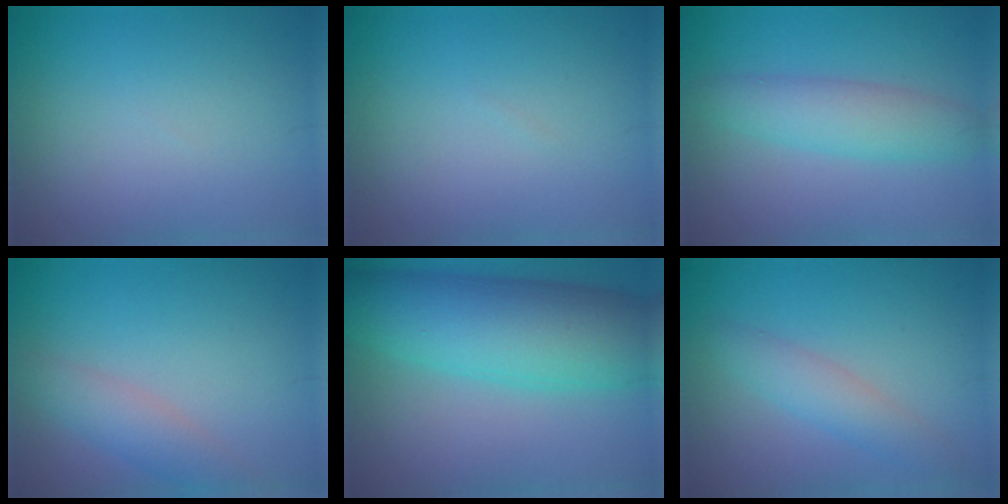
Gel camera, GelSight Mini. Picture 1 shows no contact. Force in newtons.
{"total": 0.0}
{"total": 4.0, "press": 4.0, "slide": 0.2}
{"total": 3.0, "press": 3.0, "slide": 0.1}
{"total": 10.3, "press": 10.3, "slide": 0.2}
{"total": 2.8, "press": 2.8, "slide": 0.0}